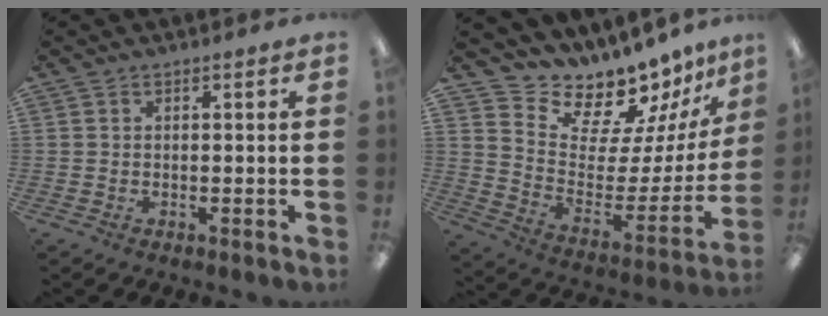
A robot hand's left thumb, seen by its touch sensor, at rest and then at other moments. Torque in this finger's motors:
{"motor_torque": [0.33, 0.26, -0.23, -0.34, 0.03]}